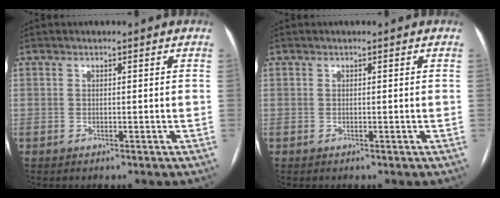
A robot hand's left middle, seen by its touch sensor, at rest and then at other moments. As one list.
[{"total": 0.0}]